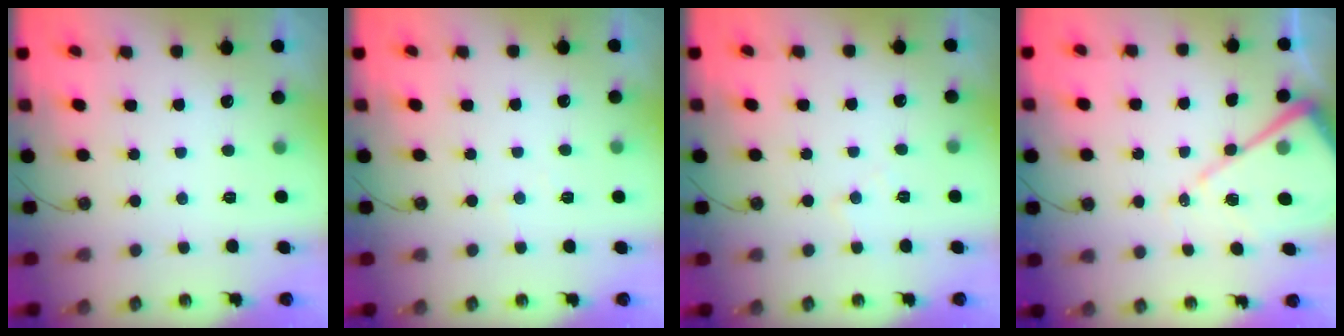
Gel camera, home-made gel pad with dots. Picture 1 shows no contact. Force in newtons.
{"total": 2.1, "press": 2.1, "slide": 0.4}
{"total": 5.2, "press": 5.1, "slide": 0.8}
{"total": 13.0, "press": 12.9, "slide": 1.2}